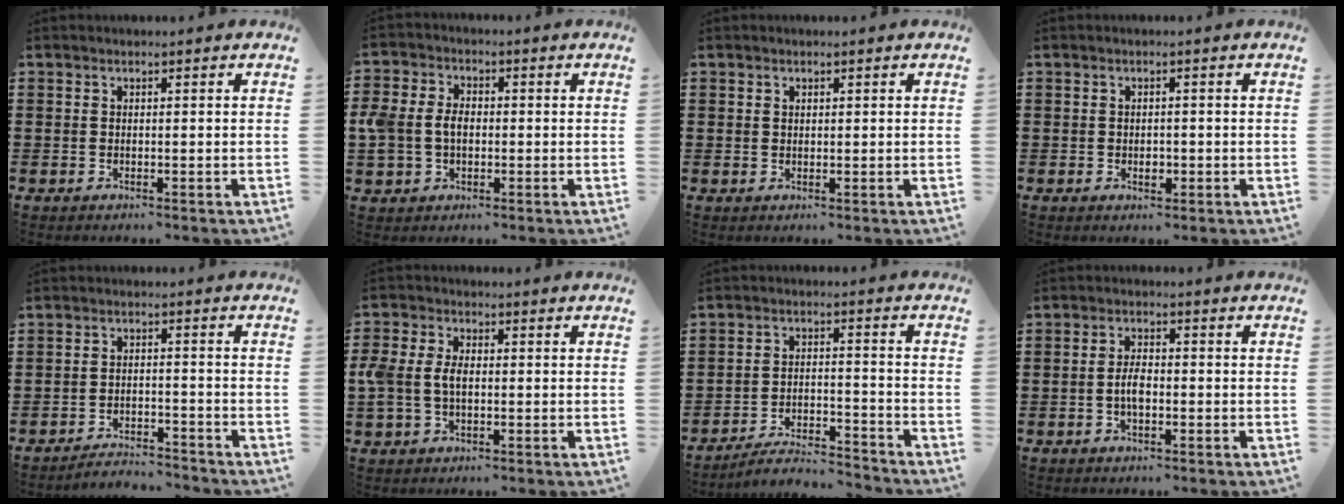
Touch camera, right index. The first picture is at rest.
{"total": 4.7, "force": [-0.4, 3.6, 3.0], "torque": [-0.090, 0.003, -0.017]}
{"total": 0.8, "force": [0.6, 0.6, 0.1], "torque": [-0.004, 0.002, 0.011]}
{"total": 1.4, "force": [-0.2, 0.9, 1.1], "torque": [-0.020, 0.002, -0.003]}
{"total": 3.2, "force": [-3.2, 0.2, 0.1], "torque": [-0.008, 0.003, -0.069]}
{"total": 4.7, "force": [-0.2, 3.2, 3.4], "torque": [-0.097, 0.001, -0.013]}
{"total": 5.1, "force": [-4.9, 0.4, 1.3], "torque": [-0.030, 0.001, -0.098]}
{"total": 3.3, "force": [-0.7, 1.5, 2.9], "torque": [-0.069, -0.001, -0.017]}